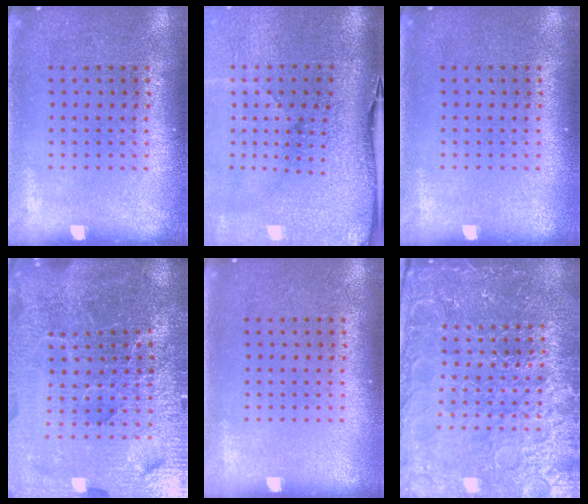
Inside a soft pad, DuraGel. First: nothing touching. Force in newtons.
{"total": 5.0, "press": 3.9, "slide": 3.1}
{"total": 0.0}
{"total": 7.2, "press": 6.2, "slide": 3.7}
{"total": 0.0}
{"total": 5.2, "press": 4.8, "slide": 1.9}